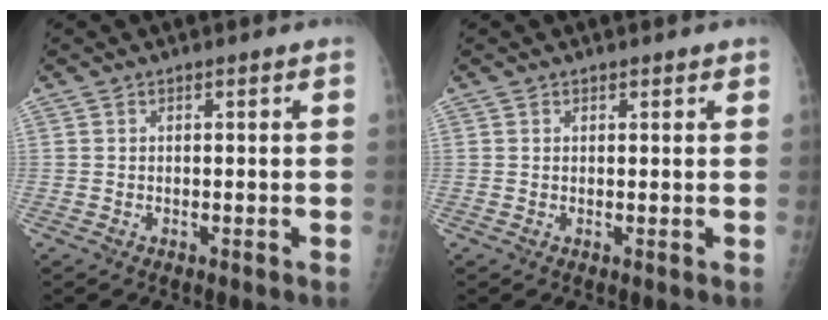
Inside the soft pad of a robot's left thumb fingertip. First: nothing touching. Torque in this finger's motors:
{"motor_torque": [-0.13, 0.01, 0.07, 0.06, 0.01]}